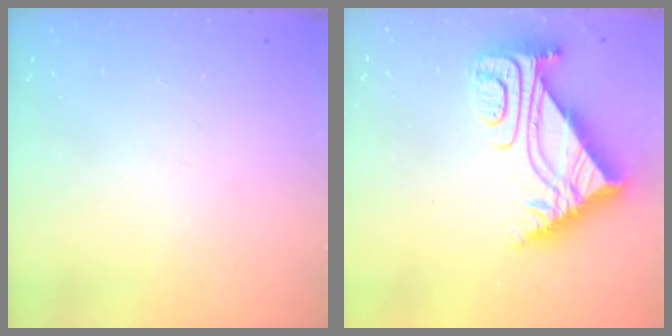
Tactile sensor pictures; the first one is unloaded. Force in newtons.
{"total": 11.1, "press": 11.1, "slide": 1.0}